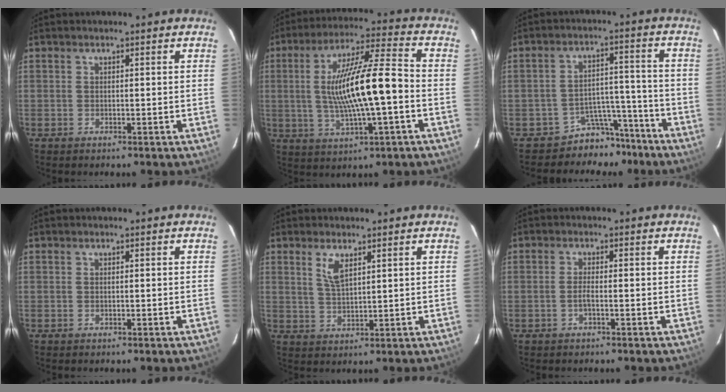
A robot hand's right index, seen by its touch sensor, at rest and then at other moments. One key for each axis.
{"total": 15.6, "fx": -1.5, "fy": 2.3, "fz": 15.3, "tx": -0.281, "ty": 0.003, "tz": -0.020}
{"total": 8.0, "fx": -6.7, "fy": 4.3, "fz": 0.2, "tx": -0.004, "ty": 0.040, "tz": -0.097}
{"total": 0.0}
{"total": 4.2, "fx": 2.2, "fy": 1.5, "fz": 3.2, "tx": -0.061, "ty": -0.002, "tz": 0.046}
{"total": 0.9, "fx": -0.2, "fy": 0.4, "fz": 0.8, "tx": -0.017, "ty": 0.001, "tz": -0.006}